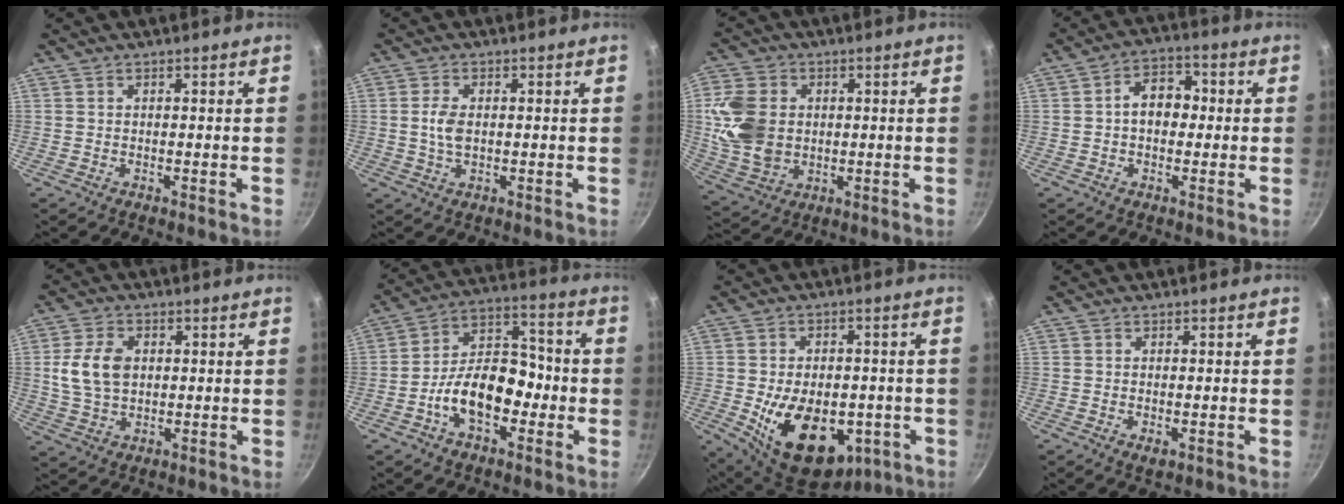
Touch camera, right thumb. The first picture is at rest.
{"total": 4.1, "force": [0.2, 2.4, 3.3], "torque": [-0.060, 0.003, 0.002]}
{"total": 12.4, "force": [1.0, 9.6, 7.8], "torque": [-0.139, -0.002, 0.026]}
{"total": 7.4, "force": [0.1, 5.4, 5.0], "torque": [-0.037, 0.022, -0.008]}
{"total": 9.1, "force": [1.3, 6.4, 6.4], "torque": [-0.110, 0.004, 0.024]}
{"total": 14.6, "force": [-4.4, 9.2, 10.5], "torque": [-0.129, 0.059, -0.083]}
{"total": 19.0, "force": [-4.9, 12.2, 13.7], "torque": [-0.190, 0.001, -0.054]}
{"total": 1.7, "force": [-0.4, 0.8, 1.4], "torque": [-0.024, -0.004, -0.005]}